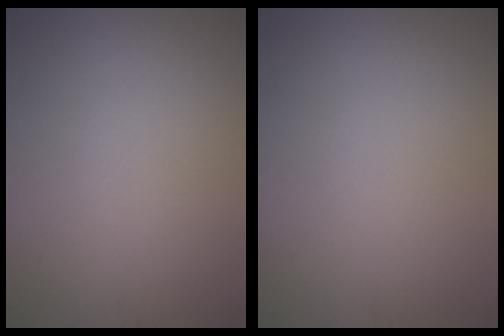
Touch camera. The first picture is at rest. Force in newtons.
{"total": 0.0}